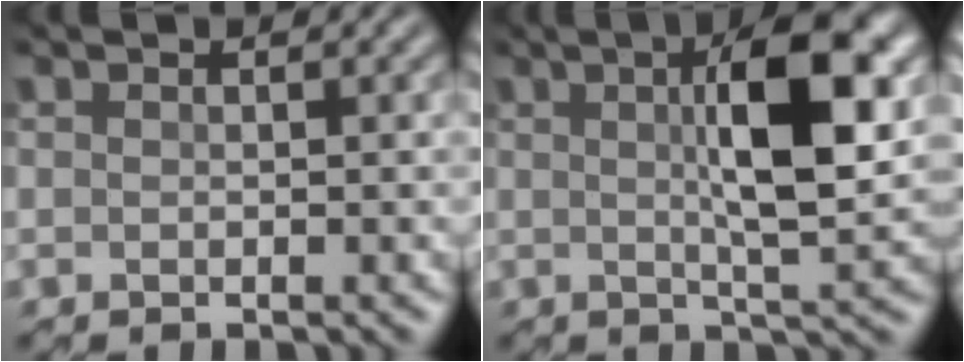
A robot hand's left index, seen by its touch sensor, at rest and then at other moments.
{"total": 7.8, "force": [1.9, 1.7, 7.4], "torque": [-0.121, 0.015, 0.028]}